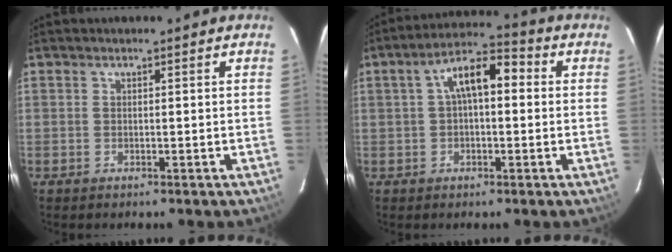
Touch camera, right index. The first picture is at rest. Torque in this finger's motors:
{"motor_torque": [0.61, -0.27, 0.69, 0.14]}